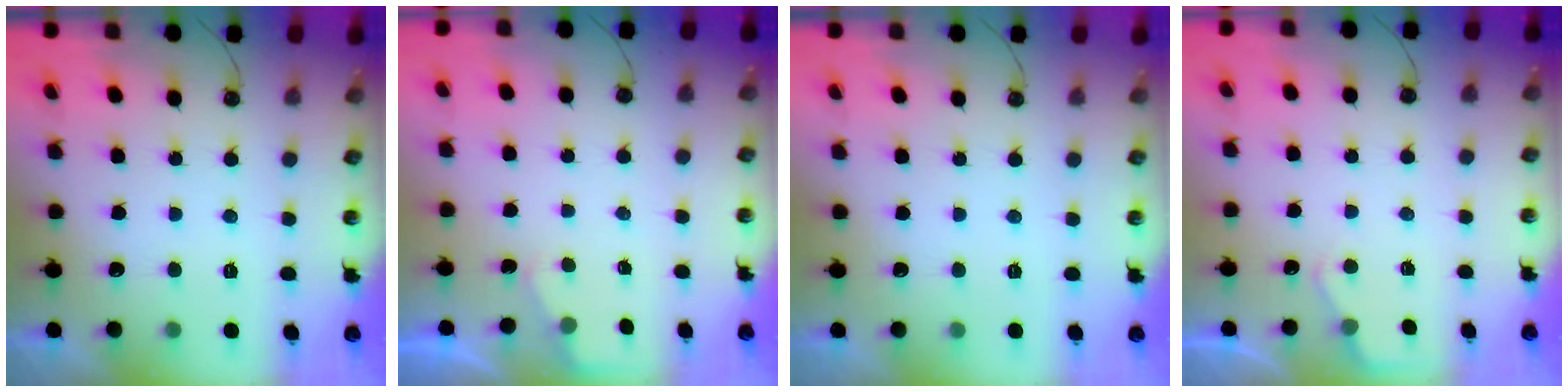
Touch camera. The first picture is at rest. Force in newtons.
{"total": 1.8, "press": 1.8, "slide": 0.3}
{"total": 0.0}
{"total": 3.5, "press": 3.5, "slide": 0.5}